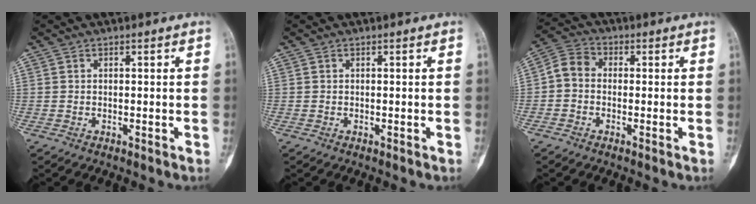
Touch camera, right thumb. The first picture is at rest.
{"total": 0.0}
{"total": 5.1, "force": [-0.5, 4.1, 3.0], "torque": [-0.042, 0.017, -0.028]}